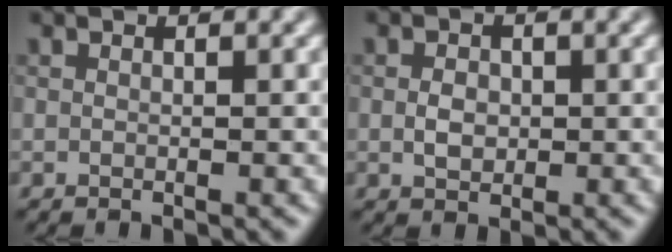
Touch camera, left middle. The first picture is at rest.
{"total": 1.8, "force": [-0.1, 1.4, 1.2], "torque": [-0.024, 0.000, -0.004]}